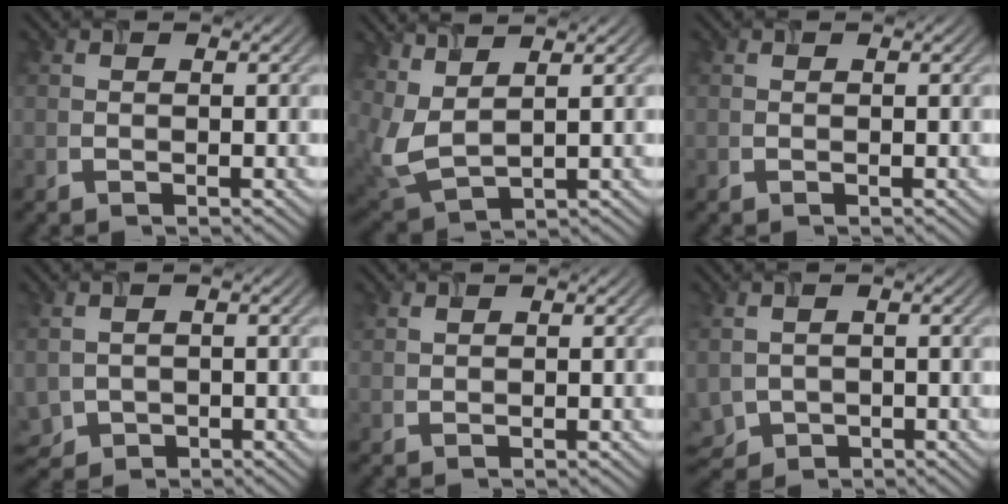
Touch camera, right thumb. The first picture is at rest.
{"total": 5.3, "force": [3.4, 1.9, 3.6], "torque": [-0.108, -0.002, 0.073]}
{"total": 0.0}
{"total": 2.9, "force": [-0.4, 2.5, 1.5], "torque": [-0.052, -0.011, -0.007]}
{"total": 0.9, "force": [0.8, 0.3, 0.4], "torque": [-0.018, 0.001, 0.021]}
{"total": 3.5, "force": [-0.6, 2.8, 2.0], "torque": [-0.063, -0.011, -0.011]}